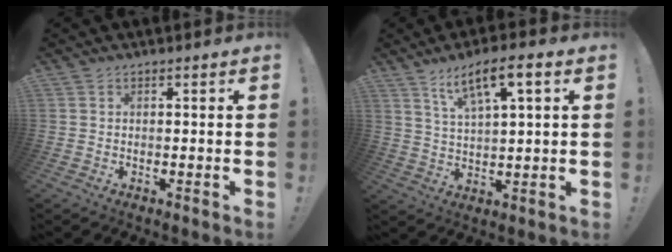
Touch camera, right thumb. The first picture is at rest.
{"total": 9.2, "force": [4.6, 2.2, 7.7], "torque": [-0.132, -0.012, 0.078]}